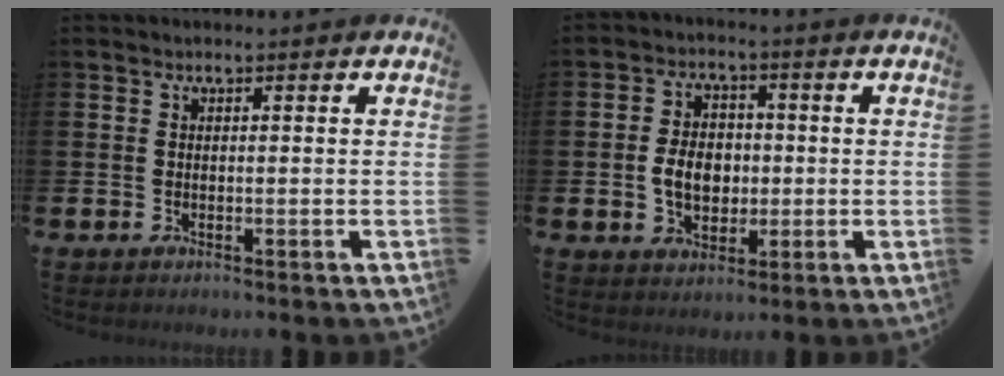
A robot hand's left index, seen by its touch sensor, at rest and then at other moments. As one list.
[{"total": 5.6, "force": [-0.3, 4.2, 3.6], "torque": [-0.056, 0.007, -0.013]}]